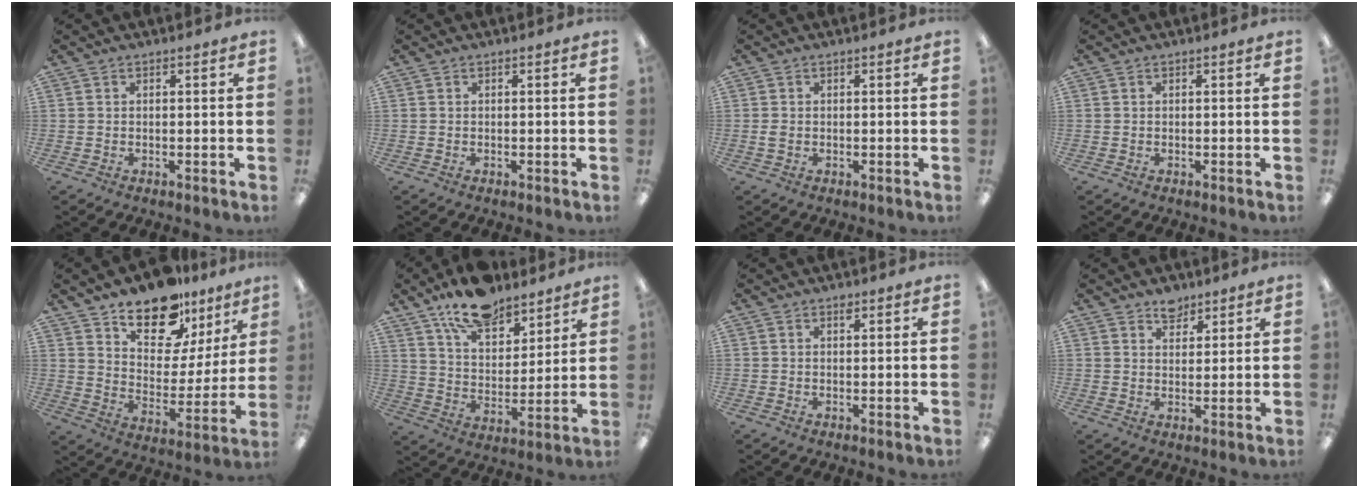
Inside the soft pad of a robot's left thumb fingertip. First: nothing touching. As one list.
[{"total": 0.0}, {"total": 1.3, "force": [0.0, 0.9, 1.0], "torque": [-0.019, 0.003, -0.001]}, {"total": 0.0}, {"total": 15.3, "force": [12.0, 7.3, 6.0], "torque": [-0.097, -0.087, 0.217]}, {"total": 13.7, "force": [11.1, 6.0, 5.4], "torque": [-0.085, -0.066, 0.203]}, {"total": 1.0, "force": [0.7, 0.4, 0.5], "torque": [-0.004, -0.001, 0.011]}, {"total": 4.5, "force": [3.7, 2.4, 0.9], "torque": [-0.003, -0.021, 0.066]}]